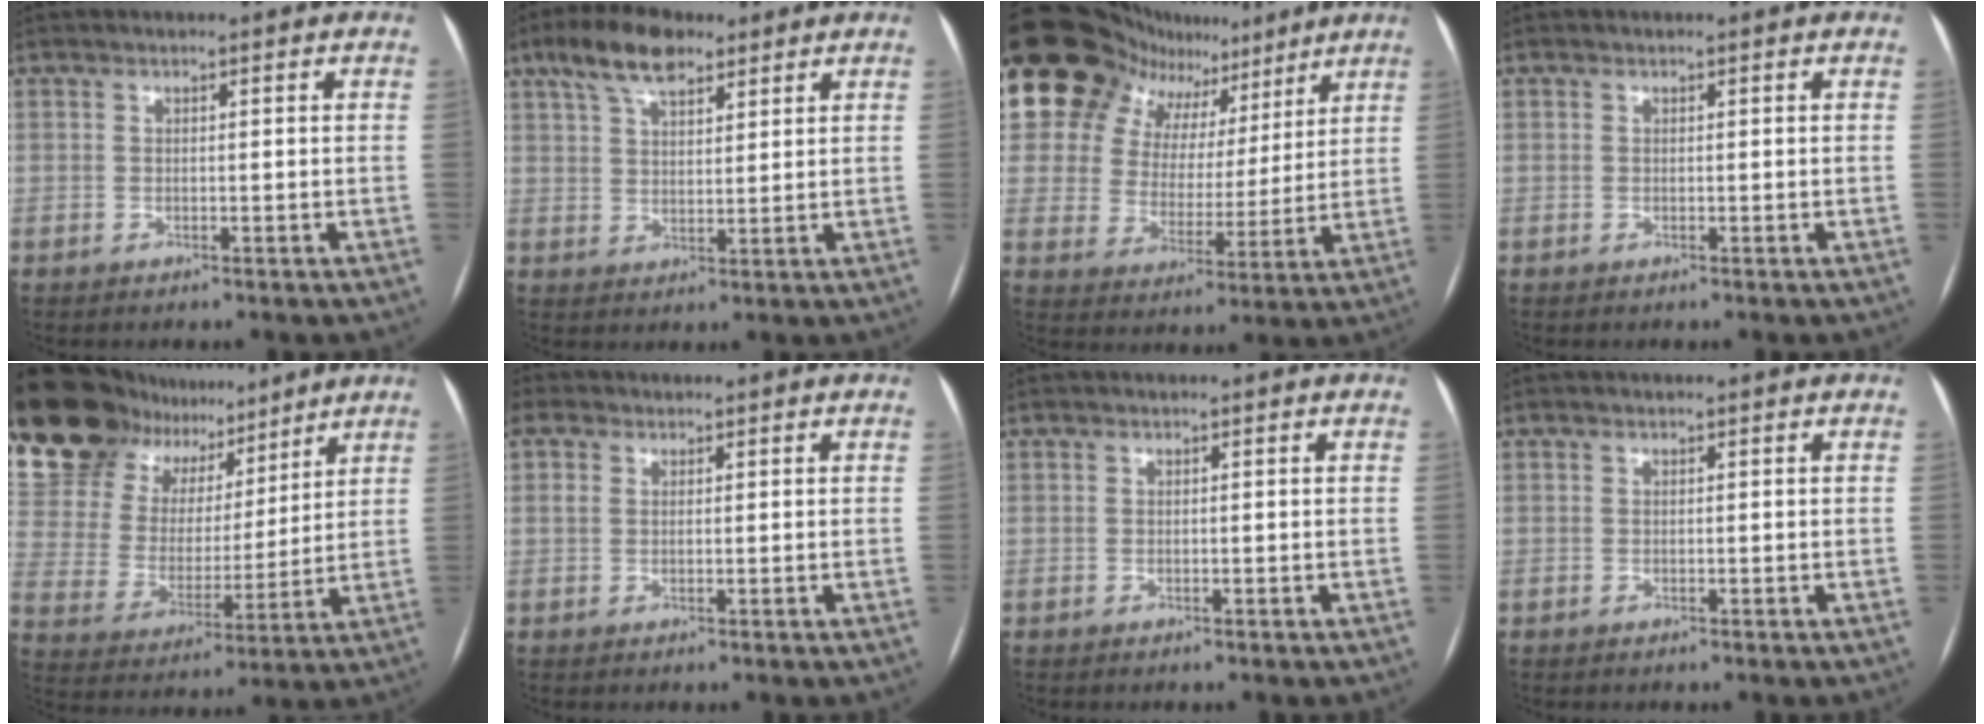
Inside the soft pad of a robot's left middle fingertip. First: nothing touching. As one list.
[{"total": 8.5, "force": [5.7, 3.3, 5.4], "torque": [-0.106, 0.021, 0.104]}, {"total": 15.4, "force": [11.1, 9.7, 4.5], "torque": [-0.084, 0.041, 0.166]}, {"total": 0.0}, {"total": 18.0, "force": [15.5, 7.6, 5.2], "torque": [-0.106, 0.036, 0.271]}, {"total": 0.0}, {"total": 0.0}, {"total": 0.0}]